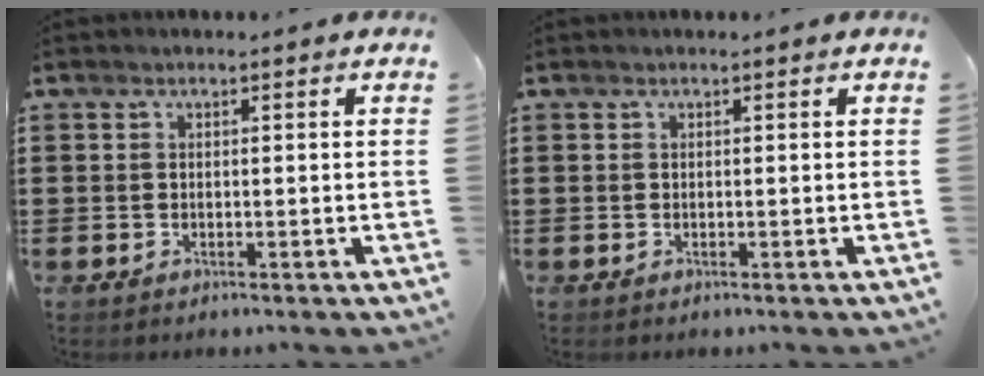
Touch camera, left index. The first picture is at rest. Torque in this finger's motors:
{"motor_torque": [-0.04, -0.03, 0.00, 0.01]}